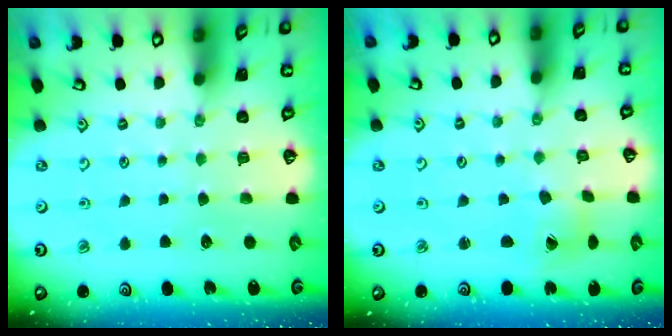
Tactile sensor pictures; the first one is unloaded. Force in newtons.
{"total": 2.5, "press": 2.5, "slide": 0.3}